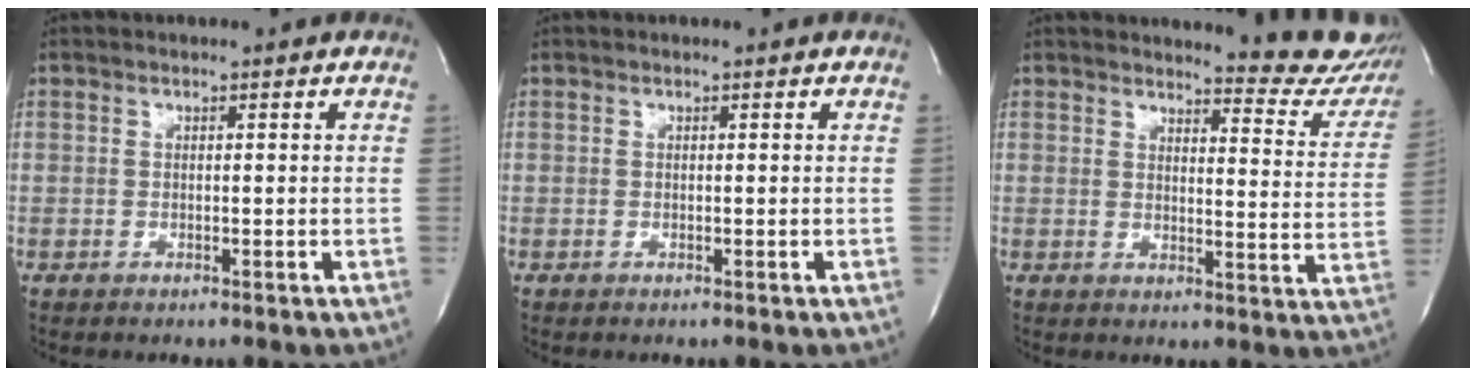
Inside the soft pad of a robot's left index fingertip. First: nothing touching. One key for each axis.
{"total": 0.0}
{"total": 12.9, "fx": 12.5, "fy": 2.2, "fz": 2.6, "tx": -0.007, "ty": -0.074, "tz": 0.117}